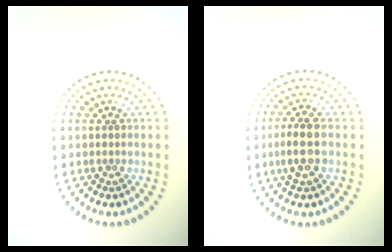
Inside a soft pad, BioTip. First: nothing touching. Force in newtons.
{"total": 2.9, "press": 2.7, "slide": 1.0}